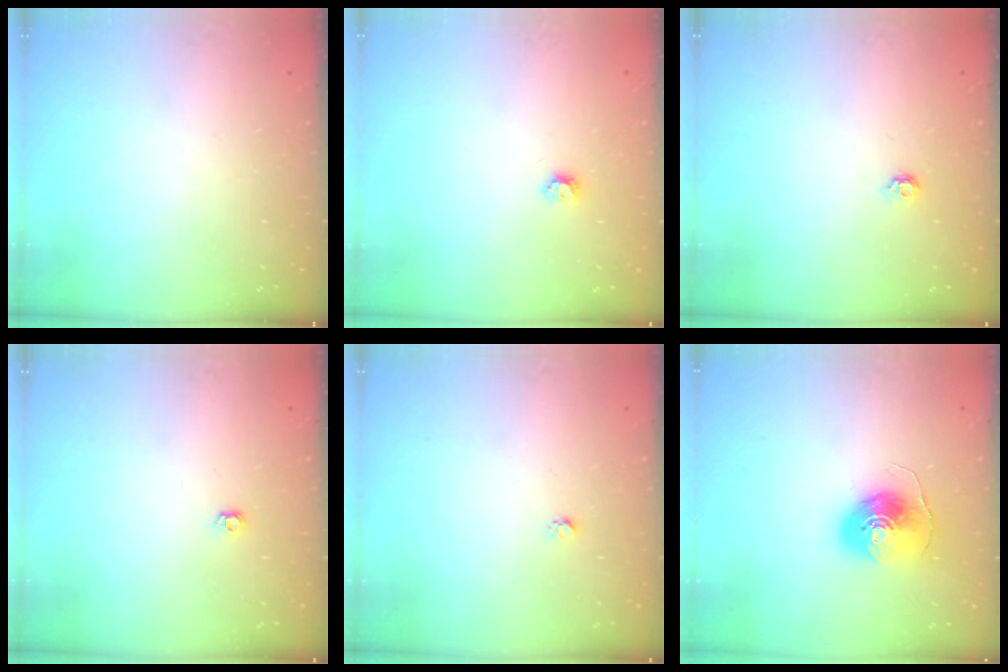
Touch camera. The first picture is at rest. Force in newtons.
{"total": 4.0, "press": 4.0, "slide": 0.6}
{"total": 4.6, "press": 4.6, "slide": 0.7}
{"total": 4.7, "press": 4.7, "slide": 0.8}
{"total": 2.7, "press": 2.7, "slide": 0.3}
{"total": 8.9, "press": 8.9, "slide": 0.8}